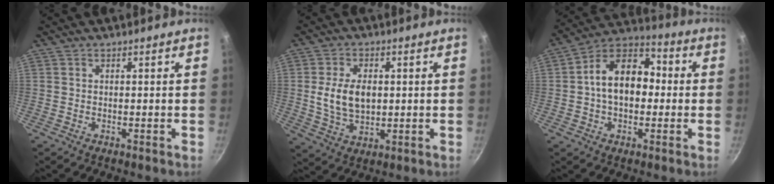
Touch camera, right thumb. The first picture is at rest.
{"total": 9.3, "force": [0.8, 6.0, 7.0], "torque": [-0.118, -0.006, 0.017]}
{"total": 14.5, "force": [0.2, 9.9, 10.5], "torque": [-0.128, 0.042, -0.018]}